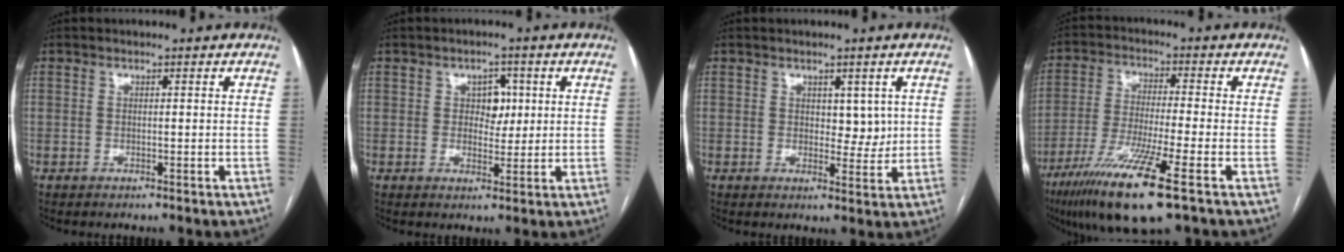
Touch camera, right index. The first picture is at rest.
{"total": 3.6, "force": [0.9, 2.5, 2.5], "torque": [-0.027, 0.008, 0.015]}
{"total": 3.6, "force": [1.0, 2.0, 2.7], "torque": [-0.032, -0.004, 0.017]}
{"total": 13.6, "force": [-7.6, 0.0, 11.3], "torque": [-0.229, -0.036, -0.137]}